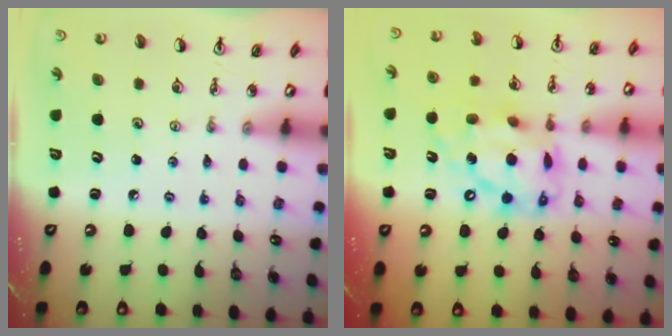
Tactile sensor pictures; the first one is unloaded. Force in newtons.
{"total": 16.2, "press": 16.1, "slide": 1.5}